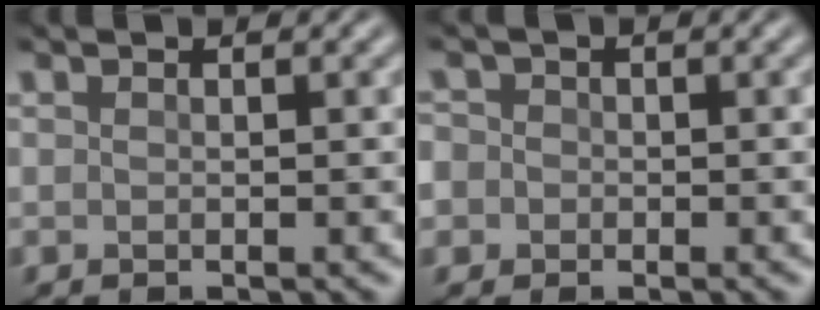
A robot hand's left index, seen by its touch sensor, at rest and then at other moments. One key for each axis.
{"total": 2.9, "fx": -0.2, "fy": 2.8, "fz": 0.9, "tx": -0.010, "ty": 0.017, "tz": -0.031}